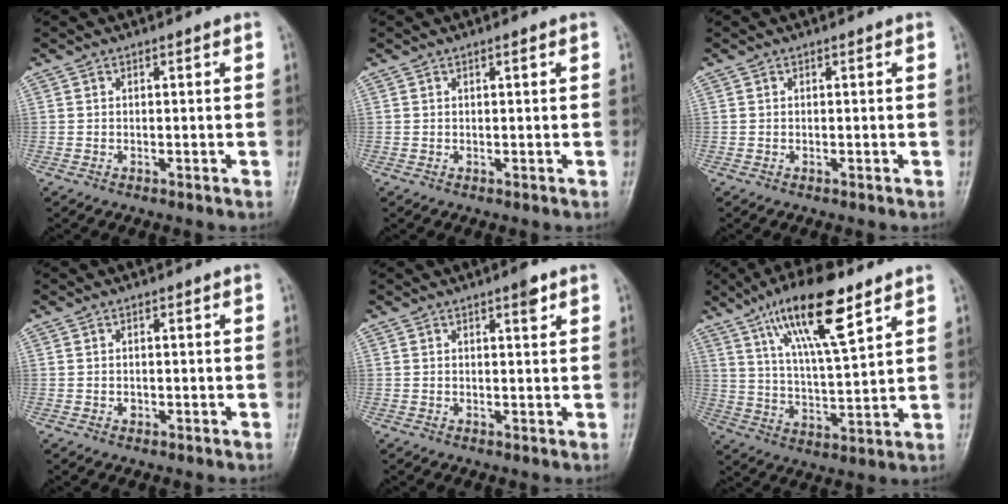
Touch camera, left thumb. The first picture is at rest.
{"total": 0.6, "force": [0.3, 0.1, 0.5], "torque": [-0.009, 0.001, 0.004]}
{"total": 0.0}
{"total": 0.8, "force": [-0.1, 0.7, 0.4], "torque": [-0.001, 0.001, -0.002]}
{"total": 2.2, "force": [1.4, 0.6, 1.7], "torque": [-0.020, -0.006, 0.018]}
{"total": 15.9, "force": [9.2, 4.1, 12.3], "torque": [-0.201, -0.034, 0.167]}